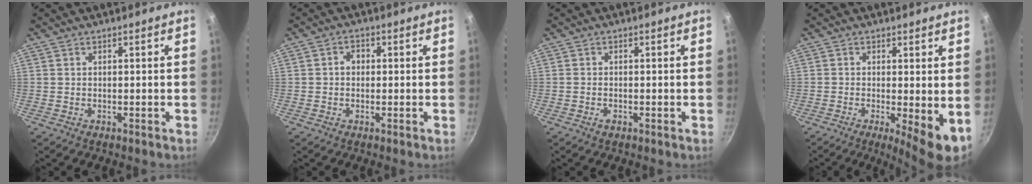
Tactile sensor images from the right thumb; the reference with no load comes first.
{"total": 2.4, "force": [0.0, 2.0, 1.3], "torque": [-0.009, 0.008, -0.003]}
{"total": 1.2, "force": [-0.6, 0.6, 0.8], "torque": [-0.016, 0.001, -0.013]}
{"total": 7.0, "force": [-0.9, 2.0, 6.7], "torque": [-0.089, -0.010, -0.008]}